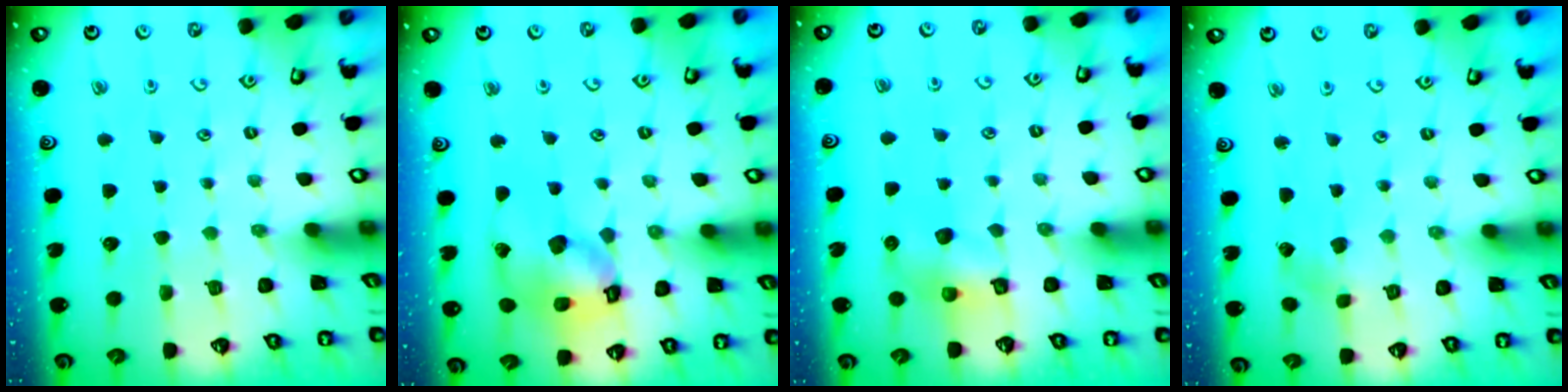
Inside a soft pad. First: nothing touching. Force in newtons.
{"total": 14.6, "press": 14.4, "slide": 2.3}
{"total": 6.7, "press": 6.7, "slide": 0.4}
{"total": 1.9, "press": 1.9, "slide": 0.2}